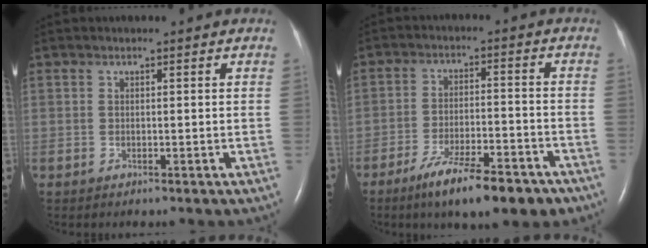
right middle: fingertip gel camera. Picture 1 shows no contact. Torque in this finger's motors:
{"motor_torque": [0.24, -0.22, 0.23, 0.12]}